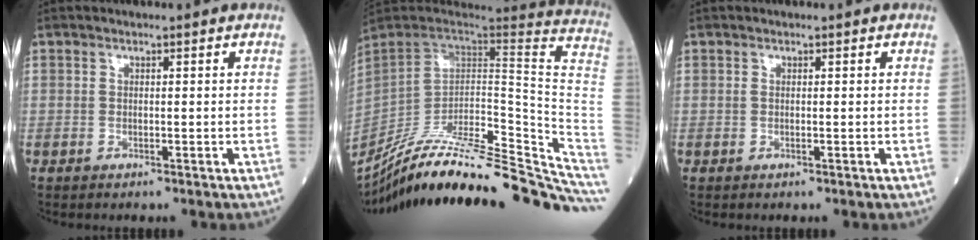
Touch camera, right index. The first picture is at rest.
{"total": 33.8, "force": [-30.5, 2.5, 14.5], "torque": [-0.116, -0.019, -0.428]}
{"total": 0.0}